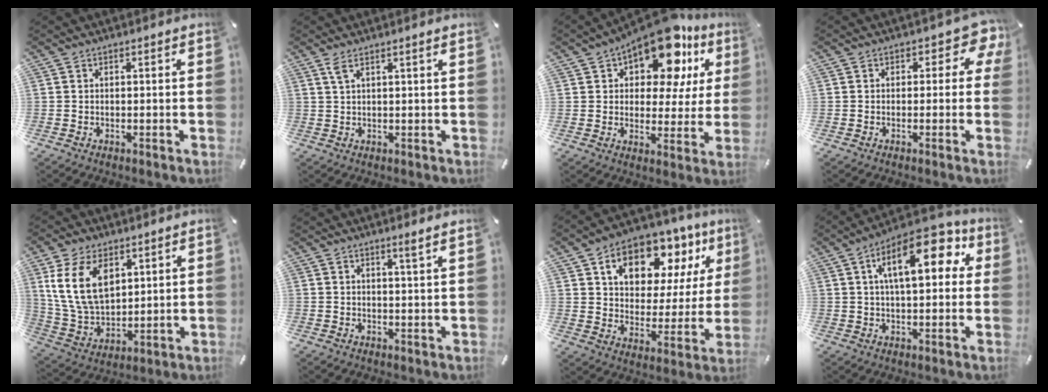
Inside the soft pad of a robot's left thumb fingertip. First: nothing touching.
{"total": 2.7, "force": [1.5, 0.1, 2.3], "torque": [-0.048, -0.001, 0.025]}
{"total": 16.6, "force": [10.9, 7.7, 9.9], "torque": [-0.157, -0.066, 0.186]}
{"total": 5.8, "force": [1.7, 3.5, 4.2], "torque": [-0.045, -0.007, 0.024]}
{"total": 13.9, "force": [5.7, 9.2, 8.8], "torque": [-0.210, -0.016, 0.103]}
{"total": 2.2, "force": [1.6, -0.3, 1.6], "torque": [-0.031, -0.005, 0.027]}
{"total": 15.1, "force": [9.4, 9.2, 7.4], "torque": [-0.126, -0.057, 0.162]}
{"total": 16.9, "force": [5.8, 7.6, 13.9], "torque": [-0.208, -0.003, 0.090]}